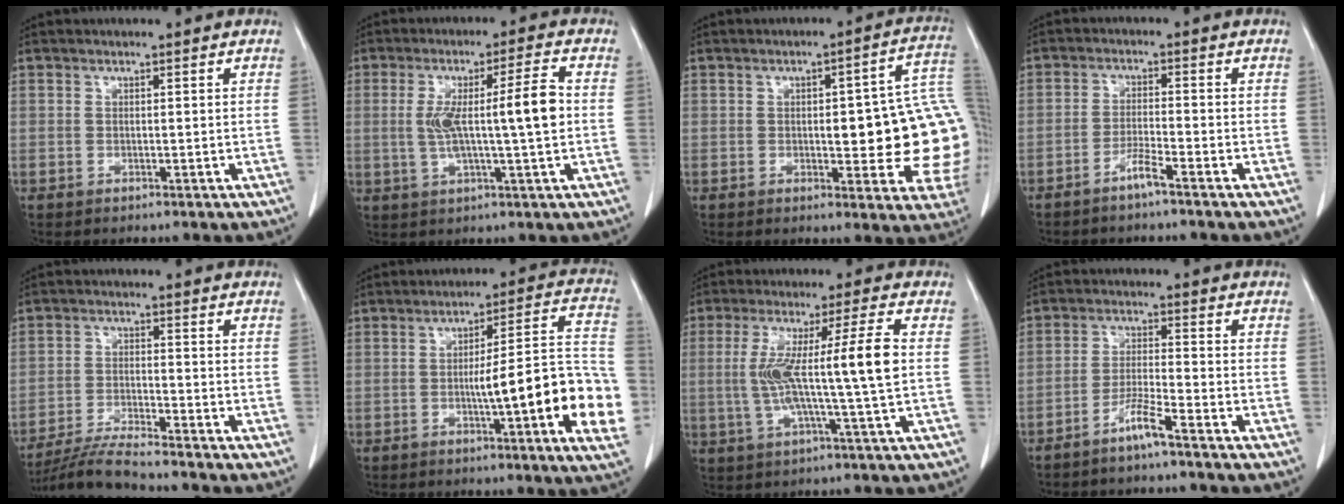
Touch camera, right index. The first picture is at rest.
{"total": 9.9, "force": [0.1, 0.3, 9.9], "torque": [-0.173, 0.014, 0.002]}
{"total": 17.2, "force": [0.2, 4.3, 16.7], "torque": [-0.152, 0.023, 0.008]}
{"total": 3.0, "force": [-2.4, -0.4, 1.9], "torque": [-0.039, -0.003, -0.048]}
{"total": 7.1, "force": [-6.5, -1.2, 2.6], "torque": [-0.049, -0.025, -0.125]}
{"total": 18.1, "force": [-3.8, 1.4, 17.7], "torque": [-0.165, 0.023, -0.044]}
{"total": 12.2, "force": [0.4, -0.9, 12.2], "torque": [-0.227, 0.010, 0.005]}
{"total": 4.5, "force": [-3.4, -0.5, 2.9], "torque": [-0.059, -0.004, -0.072]}